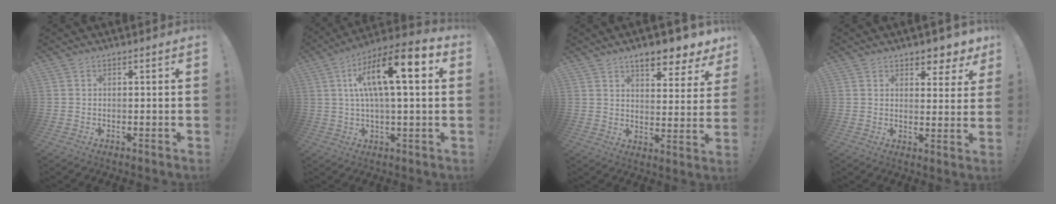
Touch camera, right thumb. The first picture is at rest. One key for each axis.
{"total": 16.5, "fx": 4.5, "fy": 4.6, "fz": 15.3, "tx": -0.265, "ty": -0.008, "tz": 0.062}
{"total": 9.2, "fx": 7.1, "fy": 2.6, "fz": 5.2, "tx": -0.073, "ty": -0.052, "tz": 0.123}
{"total": 5.9, "fx": 4.8, "fy": 2.9, "fz": 1.7, "tx": -0.004, "ty": -0.048, "tz": 0.086}